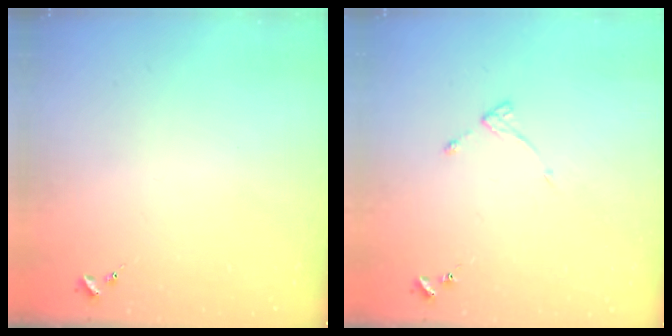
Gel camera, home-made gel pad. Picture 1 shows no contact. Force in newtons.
{"total": 4.8, "press": 4.7, "slide": 0.5}